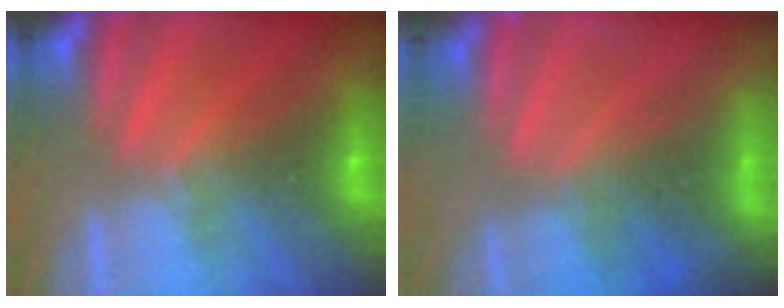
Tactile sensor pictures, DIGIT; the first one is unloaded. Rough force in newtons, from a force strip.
{"total": 4.9}